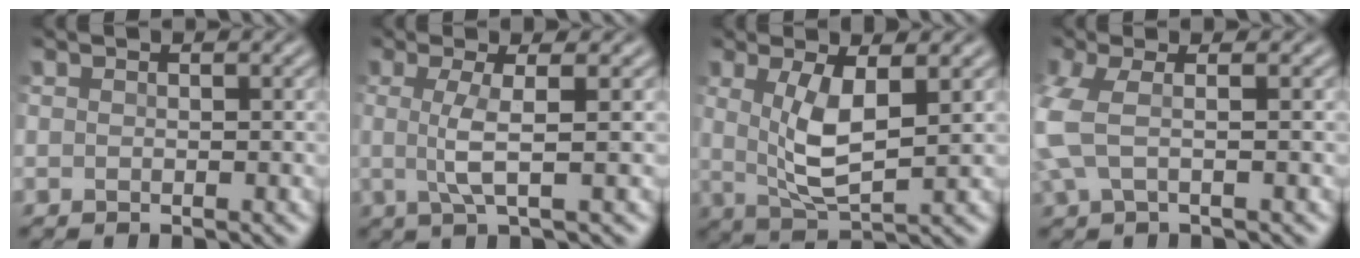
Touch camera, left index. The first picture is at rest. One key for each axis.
{"total": 2.8, "fx": 0.0, "fy": 0.0, "fz": 2.8, "tx": -0.061, "ty": 0.002, "tz": 0.000}
{"total": 4.6, "fx": 0.7, "fy": 1.1, "fz": 4.4, "tx": -0.095, "ty": -0.005, "tz": 0.018}
{"total": 4.3, "fx": -0.5, "fy": 2.1, "fz": 3.8, "tx": -0.109, "ty": 0.004, "tz": -0.013}